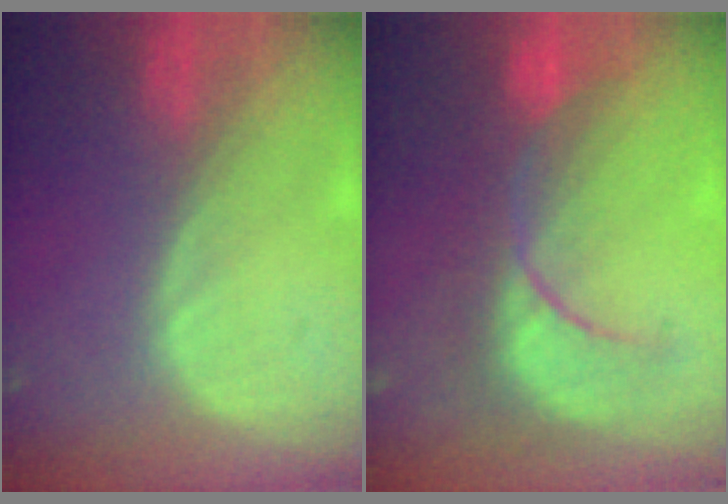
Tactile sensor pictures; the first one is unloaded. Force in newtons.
{"total": 8.3, "press": 8.3, "slide": 0.1}